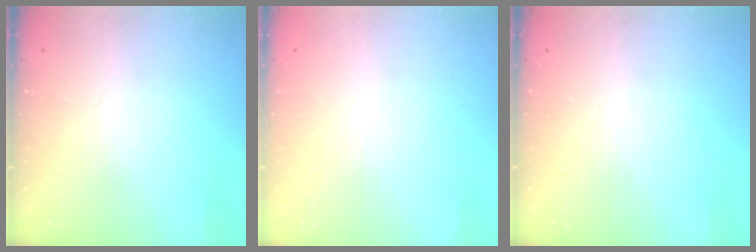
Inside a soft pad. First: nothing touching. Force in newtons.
{"total": 0.0}
{"total": 0.0}